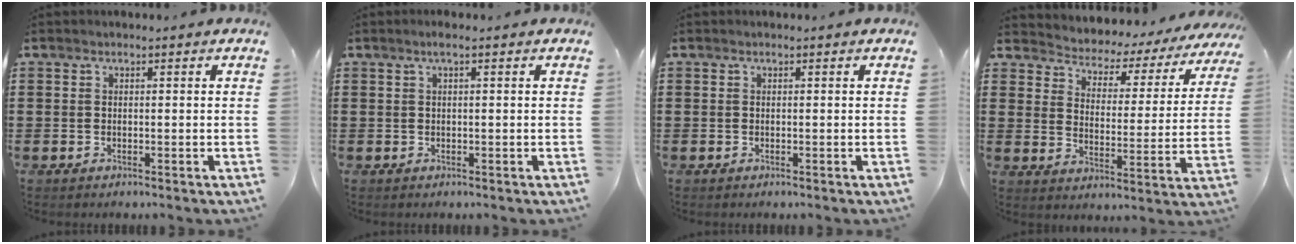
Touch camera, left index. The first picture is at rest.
{"total": 1.2, "force": [0.2, 0.1, 1.2], "torque": [-0.019, -0.002, 0.003]}
{"total": 0.0}
{"total": 3.2, "force": [3.1, 0.6, -0.4], "torque": [-0.018, -0.032, 0.043]}